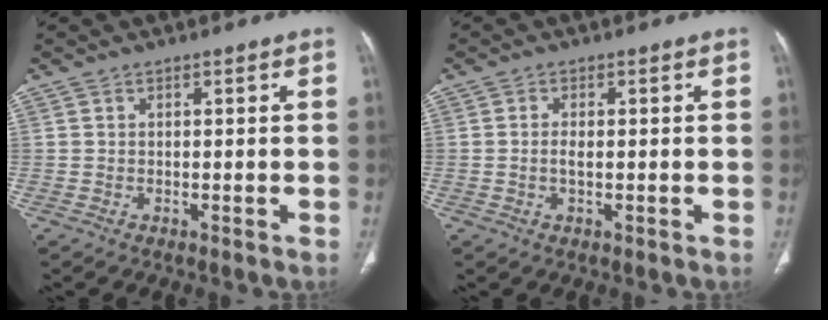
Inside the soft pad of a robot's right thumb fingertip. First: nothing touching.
{"total": 1.9, "force": [-0.2, 0.9, 1.7], "torque": [-0.039, 0.001, -0.005]}